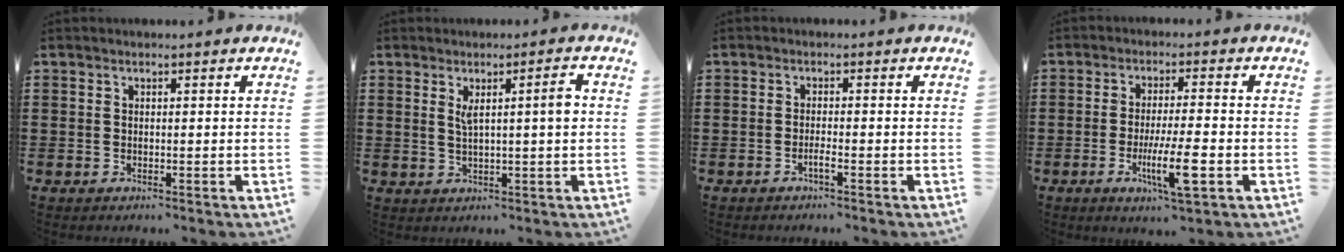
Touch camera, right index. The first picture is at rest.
{"total": 4.2, "force": [1.0, 0.1, 4.1], "torque": [-0.070, -0.006, 0.010]}
{"total": 1.7, "force": [-1.0, 0.1, 1.3], "torque": [-0.023, -0.002, -0.018]}
{"total": 8.4, "force": [-2.7, 1.2, 7.9], "torque": [-0.151, -0.018, -0.050]}